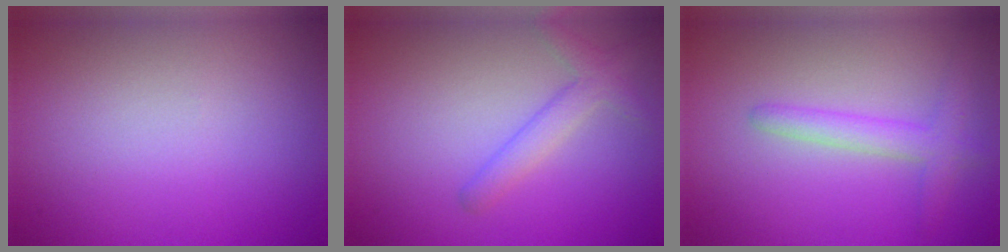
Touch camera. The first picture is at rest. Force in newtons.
{"total": 2.5, "press": 2.5, "slide": 0.1}
{"total": 2.6, "press": 2.6, "slide": 0.1}